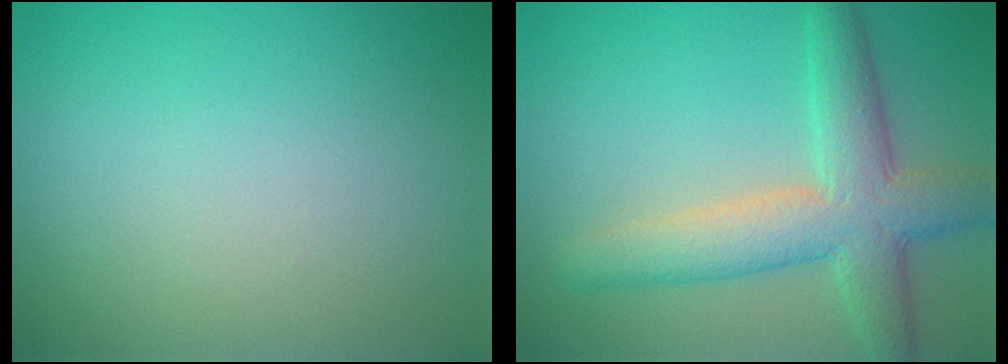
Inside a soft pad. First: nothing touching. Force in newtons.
{"total": 6.5, "press": 6.5, "slide": 0.2}